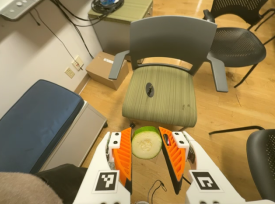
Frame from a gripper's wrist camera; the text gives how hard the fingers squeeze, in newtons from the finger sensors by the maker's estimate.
{"total": 11.0, "left": 12.1, "right": 10.0}